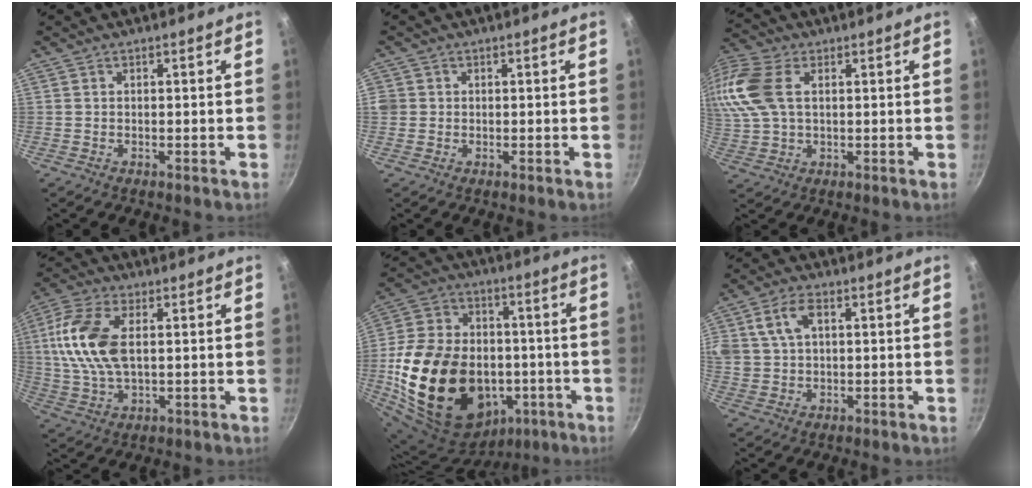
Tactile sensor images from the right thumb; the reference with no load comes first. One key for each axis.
{"total": 2.1, "fx": 0.0, "fy": 2.0, "fz": 0.6, "tx": -0.007, "ty": 0.005, "tz": -0.004}
{"total": 14.9, "fx": 3.7, "fy": 9.7, "fz": 10.6, "tx": -0.244, "ty": 0.021, "tz": 0.067}
{"total": 13.5, "fx": 2.2, "fy": 7.2, "fz": 11.2, "tx": -0.227, "ty": 0.008, "tz": 0.036}
{"total": 28.8, "fx": -5.6, "fy": 20.6, "fz": 19.4, "tx": -0.340, "ty": 0.047, "tz": -0.075}
{"total": 7.9, "fx": 2.4, "fy": 5.0, "fz": 5.6, "tx": -0.103, "ty": 0.008, "tz": 0.043}